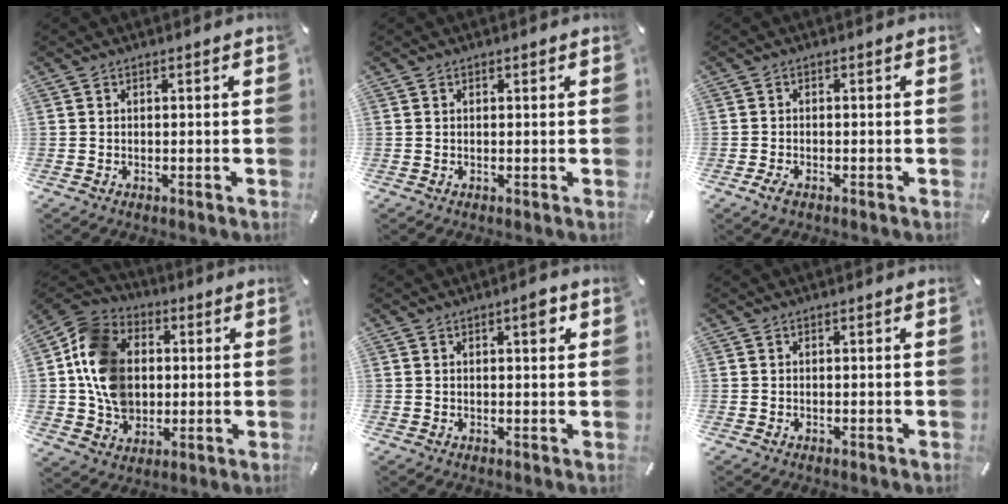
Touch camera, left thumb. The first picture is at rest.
{"total": 0.0}
{"total": 1.8, "force": [-1.1, 0.9, 1.1], "torque": [-0.026, 0.000, -0.023]}
{"total": 14.9, "force": [0.2, 12.6, 8.0], "torque": [-0.183, 0.016, 0.005]}
{"total": 3.2, "force": [1.4, 1.0, 2.7], "torque": [-0.032, -0.002, 0.016]}
{"total": 0.0}